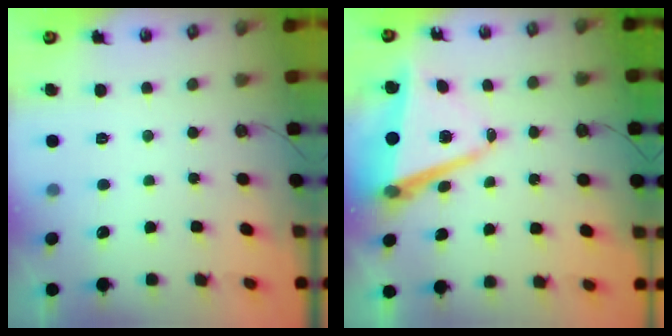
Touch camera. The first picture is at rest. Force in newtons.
{"total": 11.8, "press": 11.3, "slide": 3.2}